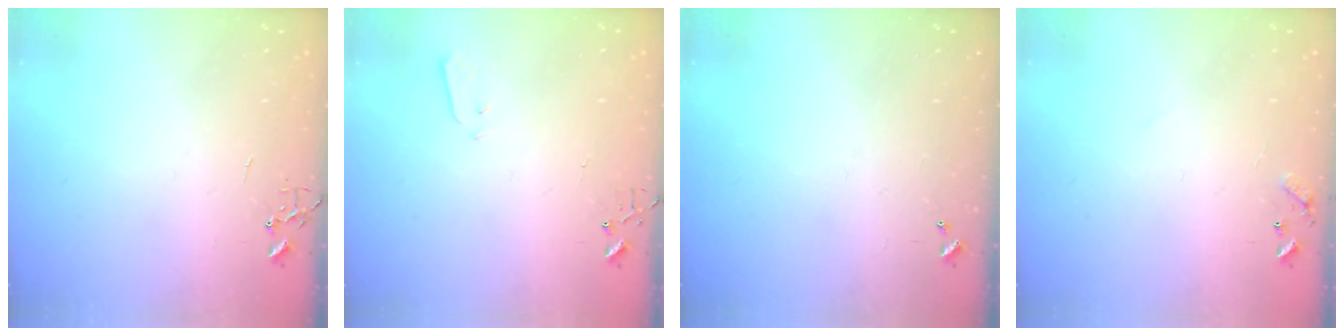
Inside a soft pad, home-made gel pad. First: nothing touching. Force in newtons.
{"total": 1.9, "press": 1.9, "slide": 0.4}
{"total": 0.0}
{"total": 7.2, "press": 7.2, "slide": 0.5}